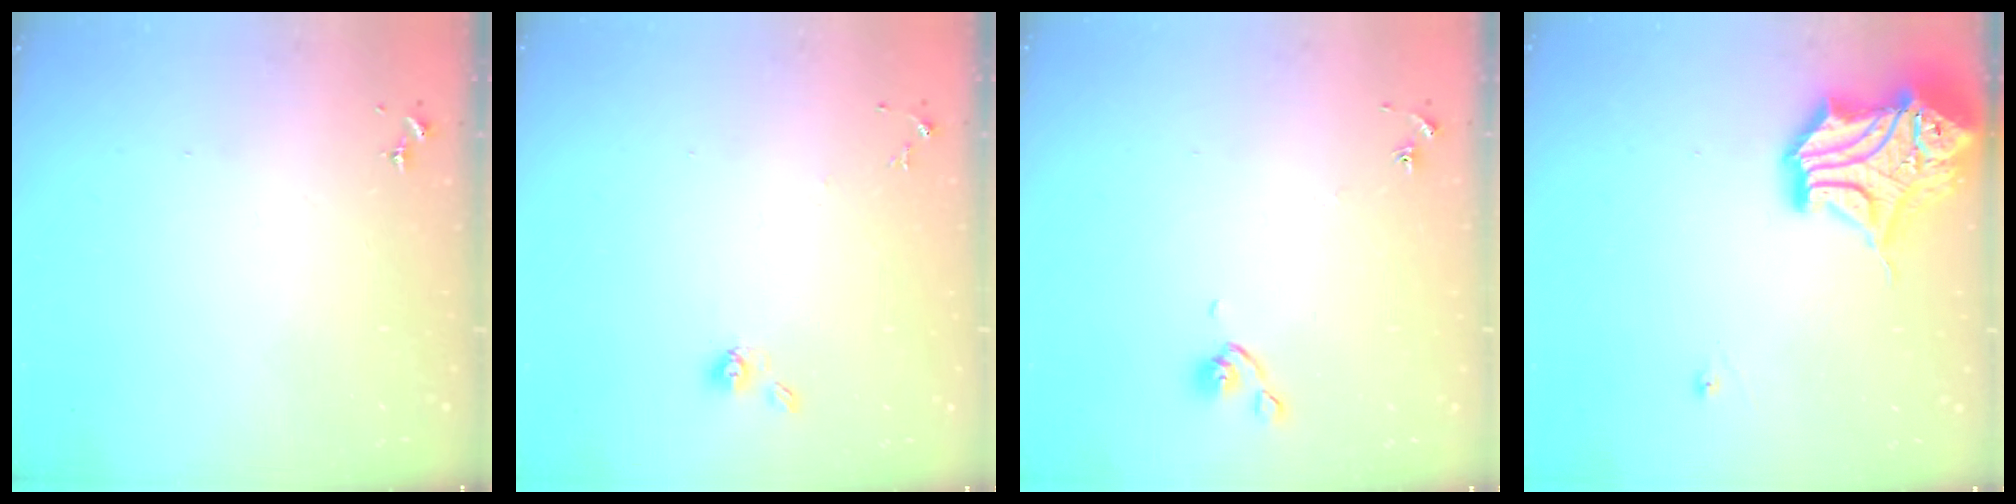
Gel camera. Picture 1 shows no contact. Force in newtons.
{"total": 6.5, "press": 6.4, "slide": 1.5}
{"total": 5.9, "press": 5.8, "slide": 0.8}
{"total": 19.9, "press": 19.7, "slide": 3.3}